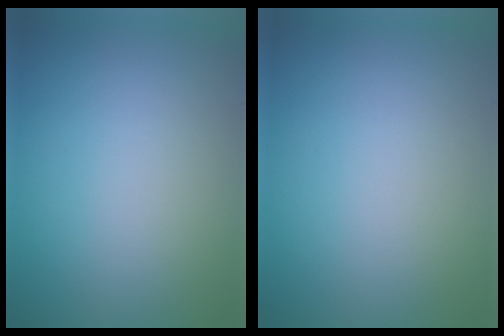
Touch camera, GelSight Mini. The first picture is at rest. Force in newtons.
{"total": 0.0}